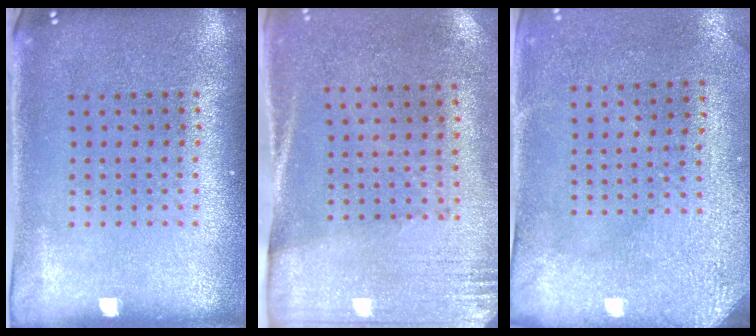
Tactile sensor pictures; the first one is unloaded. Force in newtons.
{"total": 2.8, "press": 2.4, "slide": 1.4}
{"total": 3.1, "press": 2.4, "slide": 1.9}